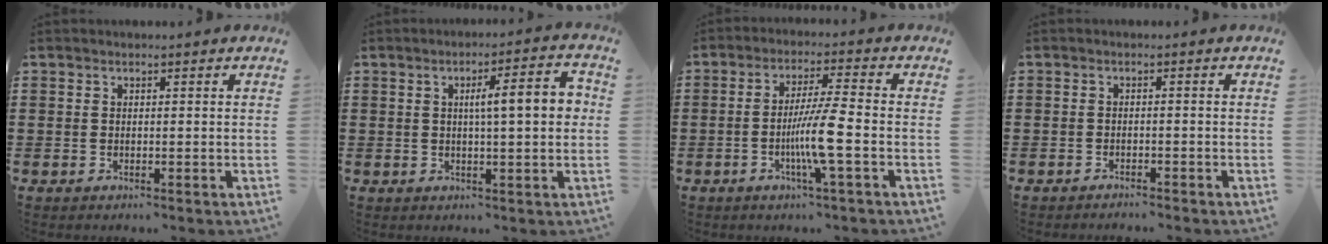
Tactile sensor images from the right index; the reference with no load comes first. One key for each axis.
{"total": 7.2, "fx": 1.0, "fy": 1.2, "fz": 7.1, "tx": -0.106, "ty": -0.005, "tz": 0.006}
{"total": 7.8, "fx": -2.3, "fy": -0.1, "fz": 7.4, "tx": -0.146, "ty": -0.015, "tz": -0.048}
{"total": 1.2, "fx": -1.2, "fy": 0.0, "fz": 0.0, "tx": -0.003, "ty": 0.002, "tz": -0.026}